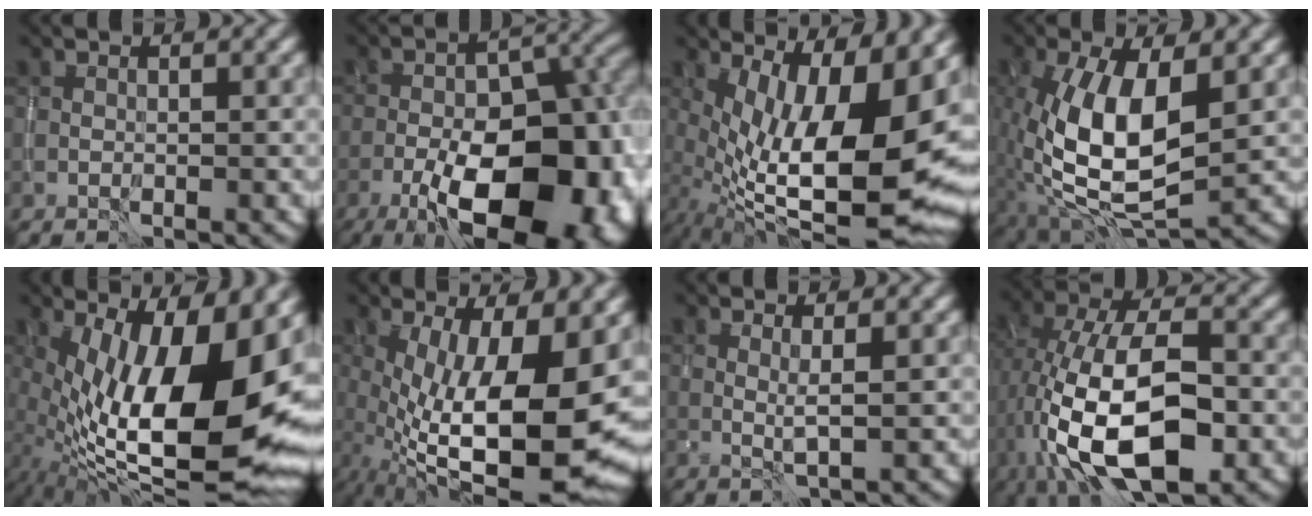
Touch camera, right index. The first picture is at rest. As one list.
[{"total": 16.7, "force": [-6.6, 8.1, 13.1], "torque": [-0.173, -0.003, -0.106]}, {"total": 16.7, "force": [0.5, 6.4, 15.4], "torque": [-0.231, -0.011, 0.026]}, {"total": 10.1, "force": [-0.1, 4.7, 8.9], "torque": [-0.186, 0.000, -0.004]}, {"total": 17.5, "force": [0.8, 7.5, 15.9], "torque": [-0.253, -0.002, 0.024]}, {"total": 16.3, "force": [-1.6, 6.5, 14.9], "torque": [-0.229, -0.023, -0.007]}, {"total": 1.3, "force": [0.5, 0.0, 1.3], "torque": [-0.028, -0.003, 0.008]}, {"total": 14.2, "force": [-3.8, 6.9, 11.8], "torque": [-0.223, 0.003, -0.072]}]